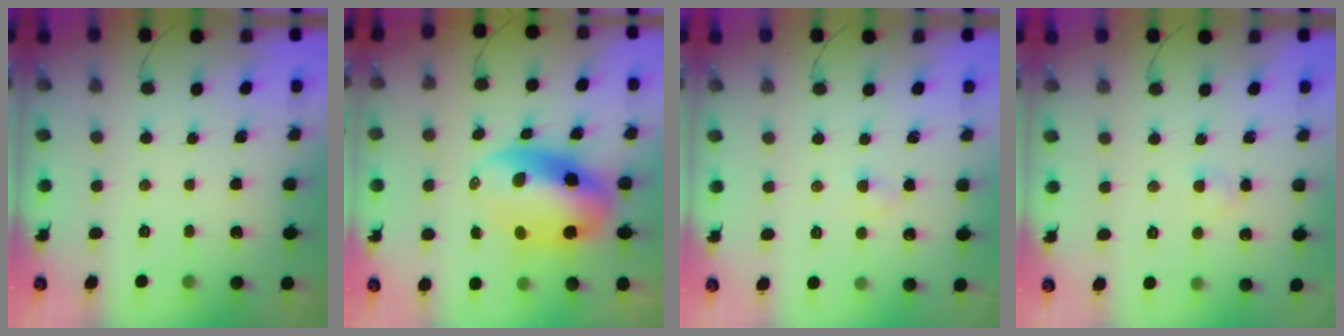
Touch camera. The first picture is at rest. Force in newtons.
{"total": 13.4, "press": 13.0, "slide": 3.4}
{"total": 2.1, "press": 1.9, "slide": 0.9}
{"total": 2.2, "press": 1.9, "slide": 1.1}